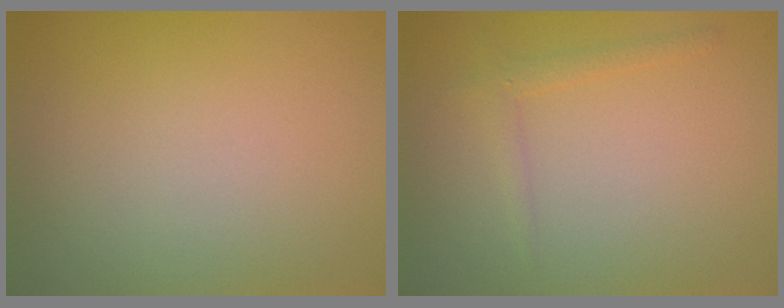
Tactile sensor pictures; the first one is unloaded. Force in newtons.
{"total": 1.2, "press": 1.2, "slide": 0.1}